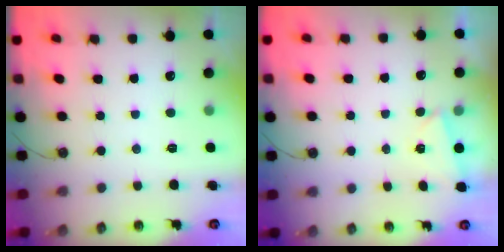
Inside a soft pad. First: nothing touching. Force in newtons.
{"total": 1.6, "press": 0.8, "slide": 1.4}